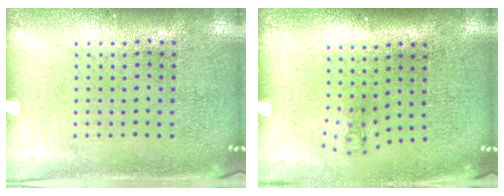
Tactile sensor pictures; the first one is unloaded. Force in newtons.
{"total": 0.7, "press": 0.3, "slide": 0.6}